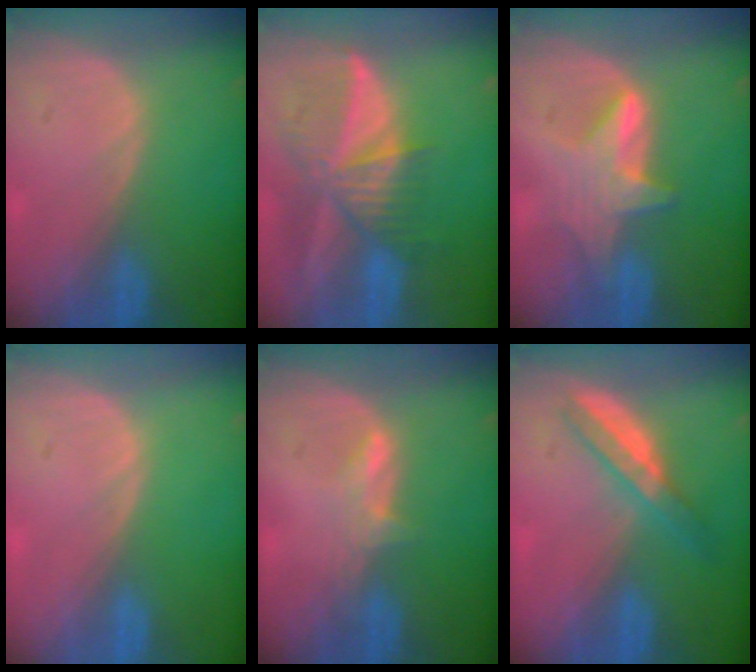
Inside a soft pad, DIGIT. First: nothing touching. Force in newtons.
{"total": 9.5, "press": 8.3, "slide": 4.6}
{"total": 5.6, "press": 5.6, "slide": 0.4}
{"total": 0.0}
{"total": 2.3, "press": 2.3, "slide": 0.4}
{"total": 5.5, "press": 4.8, "slide": 2.6}